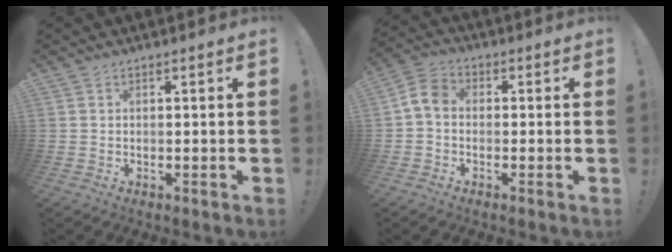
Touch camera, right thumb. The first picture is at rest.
{"total": 6.2, "force": [-0.6, 4.4, 4.3], "torque": [-0.091, 0.018, -0.004]}